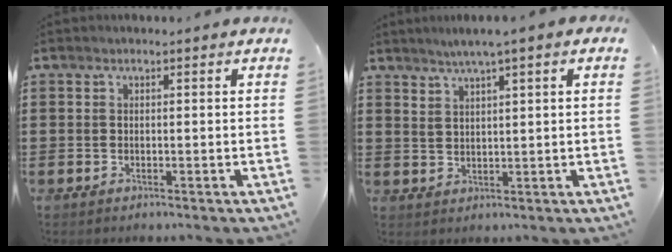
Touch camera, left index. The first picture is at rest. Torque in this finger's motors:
{"motor_torque": [1.10, -1.04, 0.29, 0.09]}